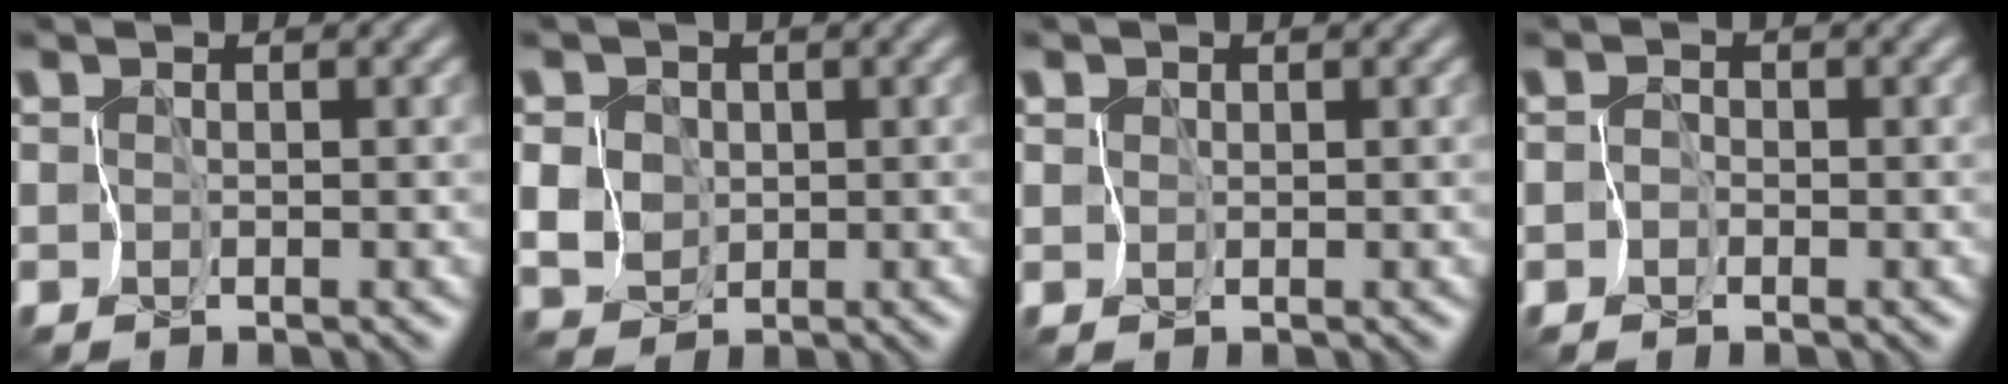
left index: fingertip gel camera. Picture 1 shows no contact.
{"total": 5.2, "force": [0.7, 4.8, 2.1], "torque": [-0.065, 0.027, 0.004]}
{"total": 2.9, "force": [1.5, 2.2, 1.2], "torque": [-0.025, 0.026, 0.006]}
{"total": 1.4, "force": [-0.9, 1.0, -0.2], "torque": [0.019, 0.009, -0.027]}